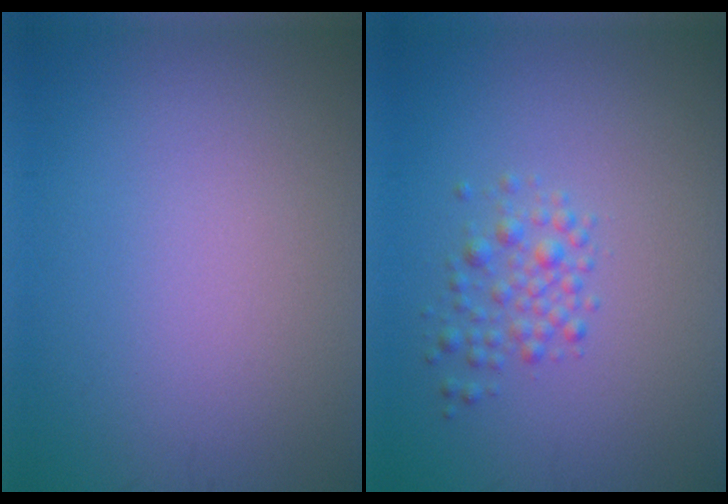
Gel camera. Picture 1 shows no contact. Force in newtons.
{"total": 2.0, "press": 2.0, "slide": 0.0}